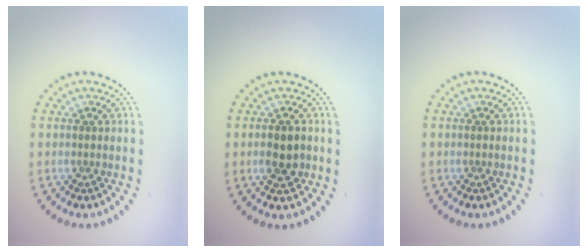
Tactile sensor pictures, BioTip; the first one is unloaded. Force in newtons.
{"total": 2.6, "press": 2.6, "slide": 0.3}
{"total": 0.0}